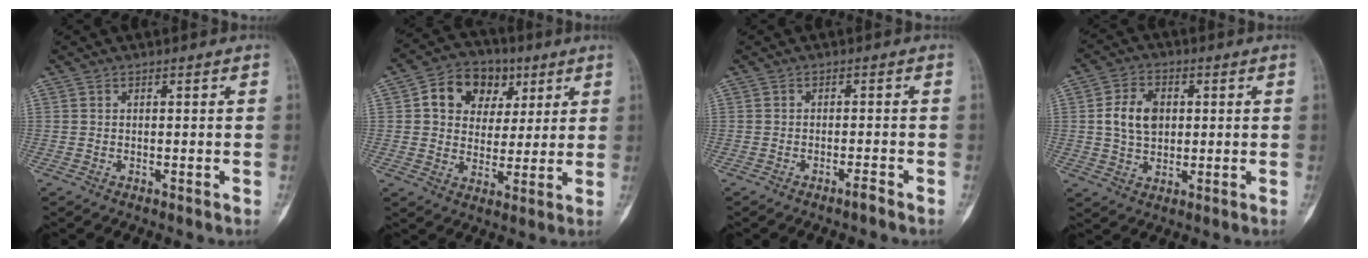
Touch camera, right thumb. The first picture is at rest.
{"total": 12.2, "force": [4.3, 9.7, 5.9], "torque": [-0.054, -0.001, 0.069]}
{"total": 1.5, "force": [-1.2, 0.0, 0.9], "torque": [-0.020, 0.007, -0.022]}
{"total": 8.1, "force": [1.1, 5.8, 5.6], "torque": [-0.087, 0.003, 0.020]}